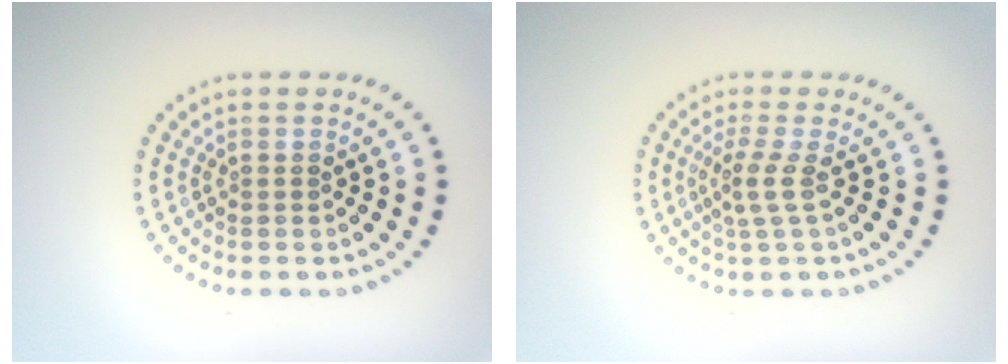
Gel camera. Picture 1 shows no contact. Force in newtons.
{"total": 2.0, "press": 1.3, "slide": 1.6}